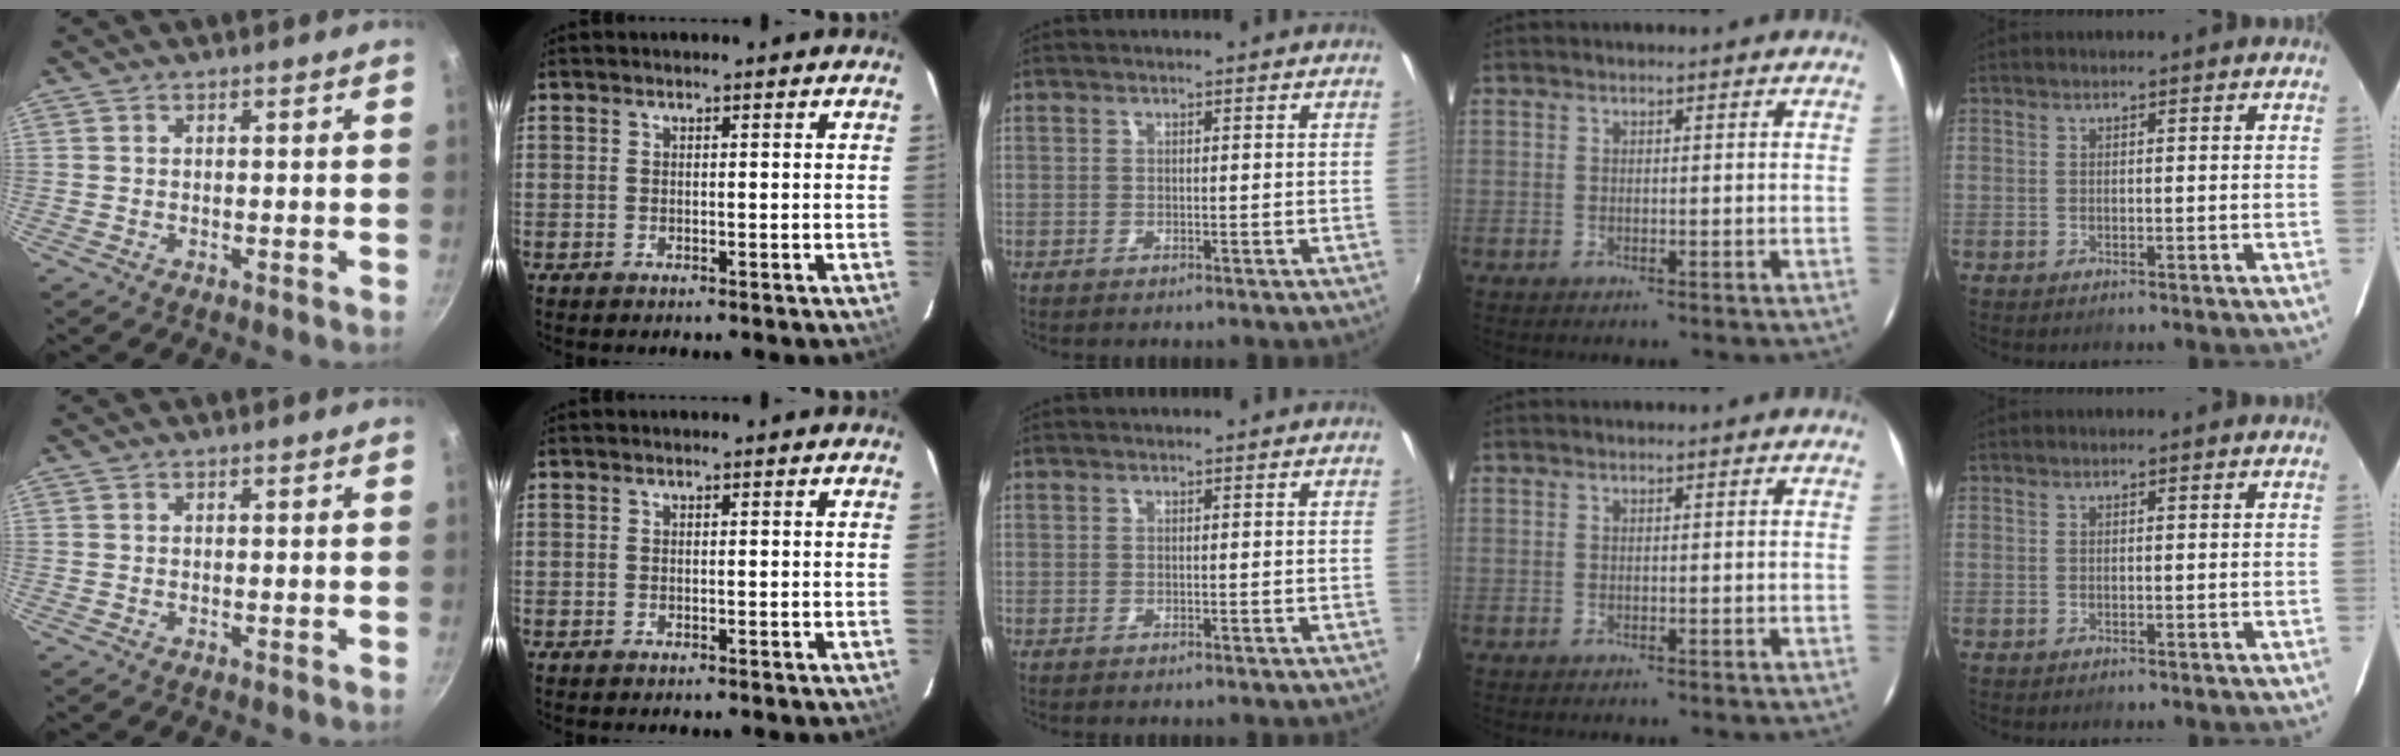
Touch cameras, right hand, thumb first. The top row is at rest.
{}